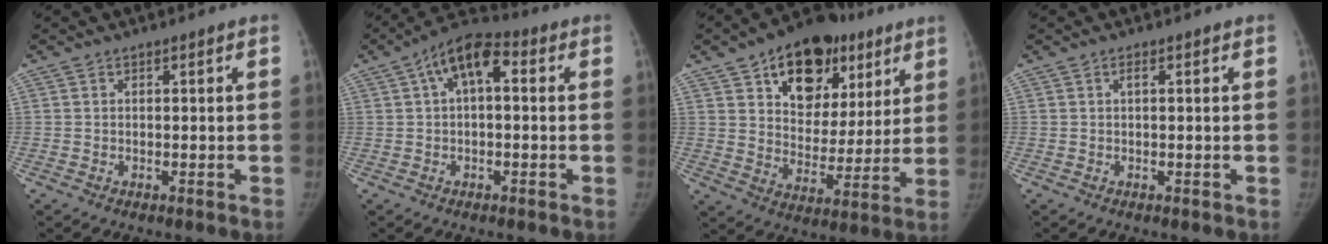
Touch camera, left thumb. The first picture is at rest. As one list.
[{"total": 9.2, "force": [2.2, 4.5, 7.7], "torque": [-0.123, 0.033, 0.024]}, {"total": 20.6, "force": [10.5, 13.3, 11.7], "torque": [-0.120, -0.022, 0.161]}, {"total": 0.9, "force": [0.3, 0.3, 0.8], "torque": [-0.016, 0.002, 0.001]}]